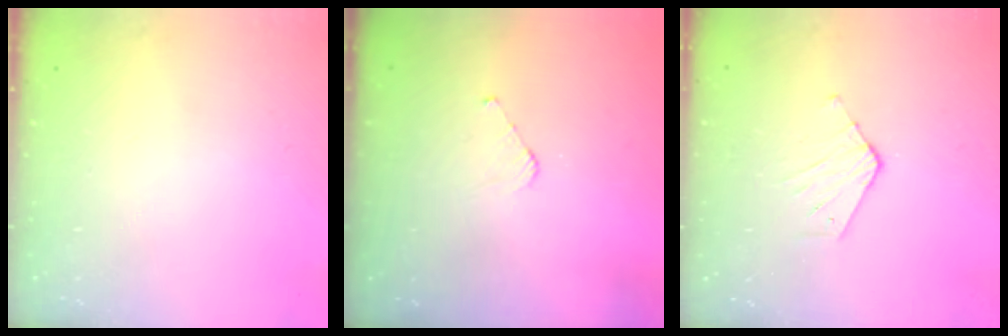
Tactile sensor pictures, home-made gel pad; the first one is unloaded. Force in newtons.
{"total": 3.0, "press": 3.0, "slide": 0.2}
{"total": 3.4, "press": 3.4, "slide": 0.3}